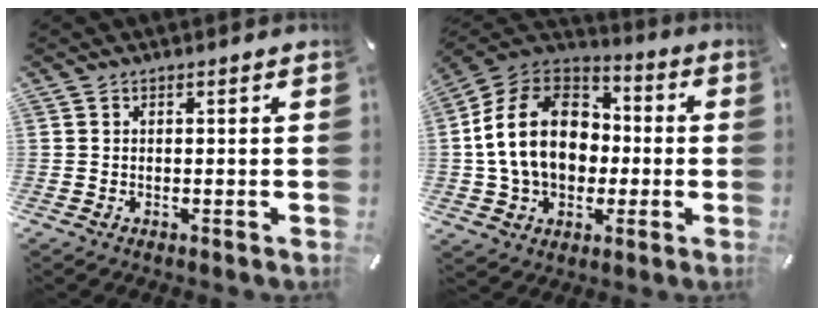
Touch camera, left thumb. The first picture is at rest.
{"total": 18.0, "force": [-0.6, 14.6, 10.5], "torque": [-0.233, 0.016, -0.009]}